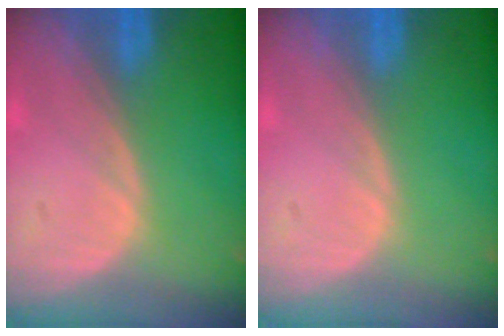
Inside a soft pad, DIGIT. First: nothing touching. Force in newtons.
{"total": 0.0}